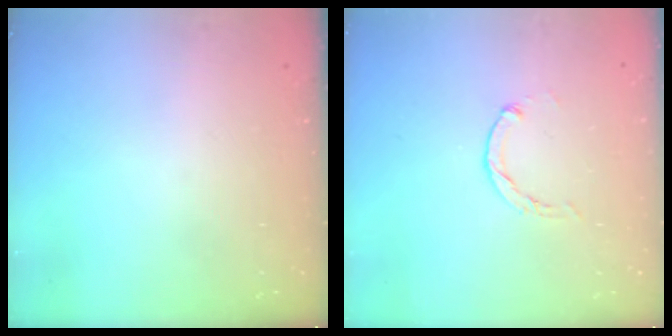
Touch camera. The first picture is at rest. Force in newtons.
{"total": 0.0}